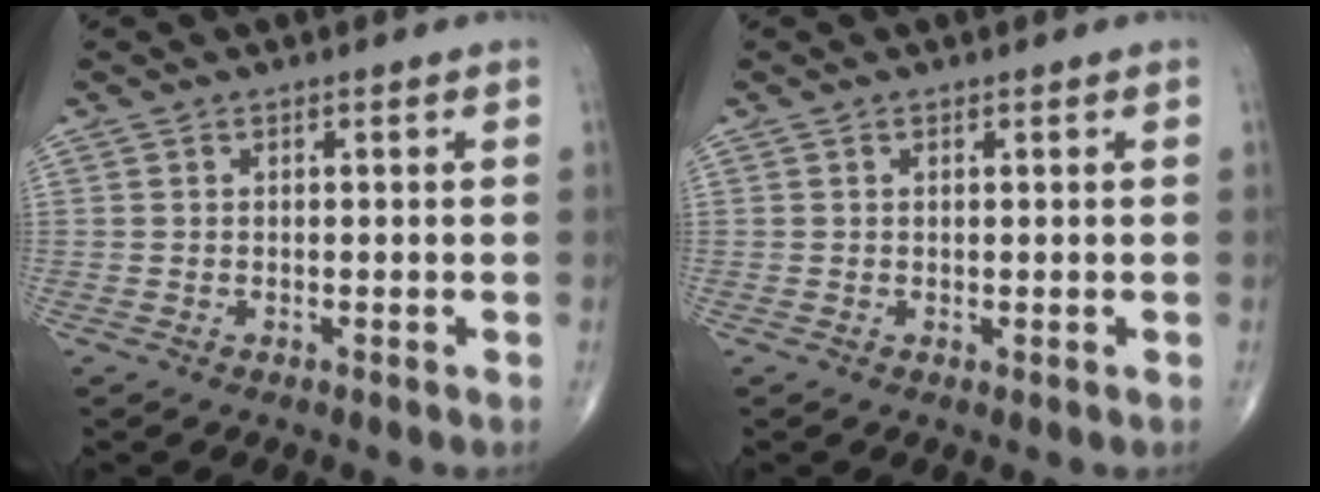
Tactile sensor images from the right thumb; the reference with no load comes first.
{"total": 0.0}